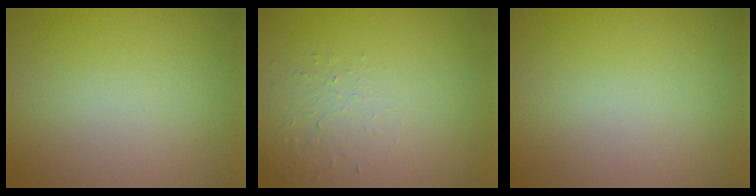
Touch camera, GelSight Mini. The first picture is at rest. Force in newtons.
{"total": 1.4, "press": 0.7, "slide": 1.2}
{"total": 0.0}